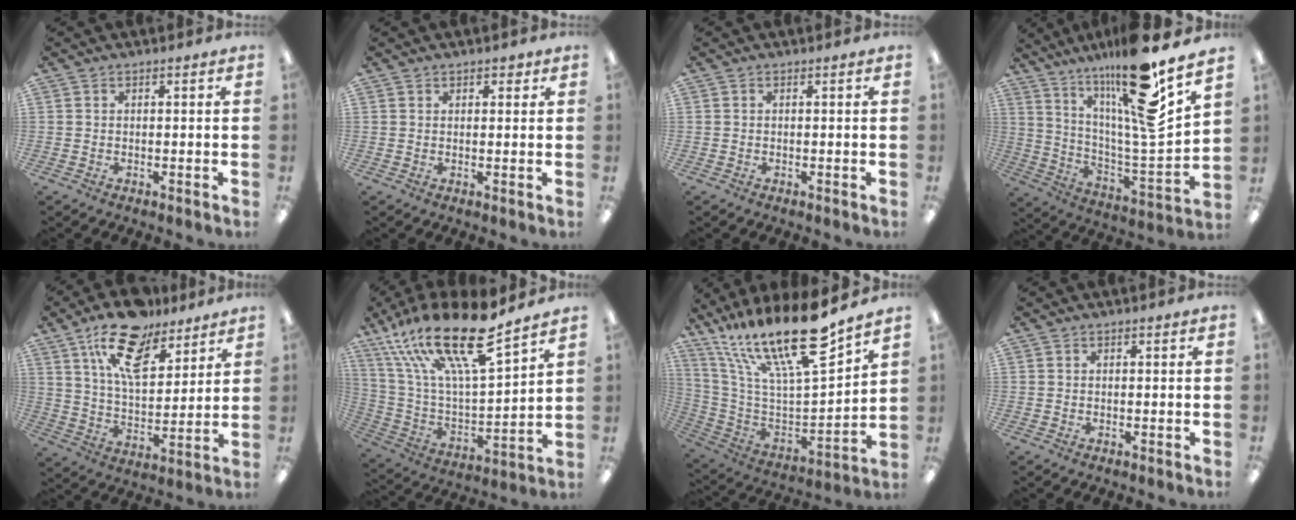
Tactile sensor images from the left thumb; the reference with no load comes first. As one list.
[{"total": 1.7, "force": [1.2, 1.0, 0.9], "torque": [-0.010, -0.001, 0.019]}, {"total": 0.0}, {"total": 20.3, "force": [14.7, 1.7, 13.9], "torque": [-0.230, -0.107, 0.225]}, {"total": 16.8, "force": [11.1, 8.0, 9.7], "torque": [-0.161, -0.049, 0.194]}, {"total": 24.2, "force": [17.3, 6.7, 15.6], "torque": [-0.294, -0.106, 0.295]}, {"total": 24.0, "force": [17.8, 5.9, 15.0], "torque": [-0.266, -0.124, 0.302]}, {"total": 0.0}]